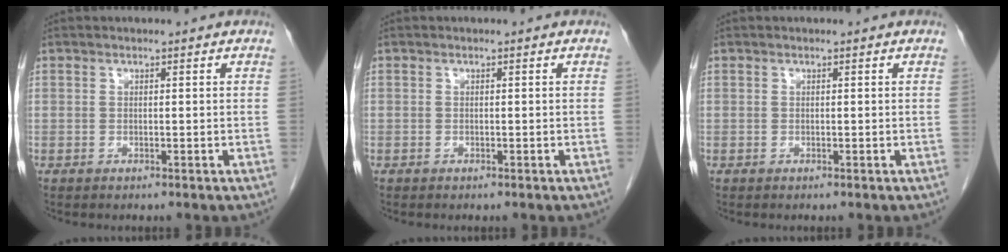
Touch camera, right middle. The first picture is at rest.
{"total": 0.0}
{"total": 0.0}